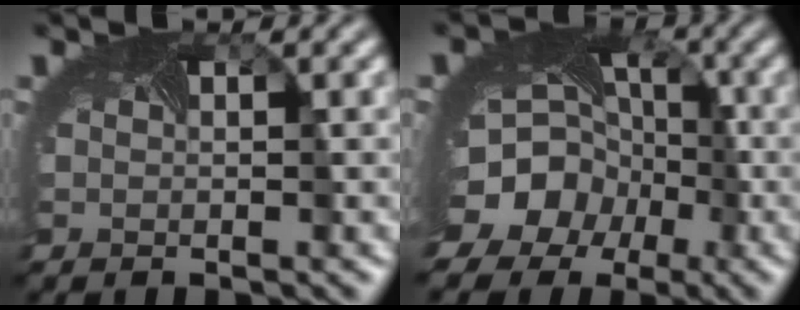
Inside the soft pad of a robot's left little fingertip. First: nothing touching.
{"total": 13.3, "force": [-5.5, 11.2, 4.6], "torque": [-0.099, -0.031, -0.099]}